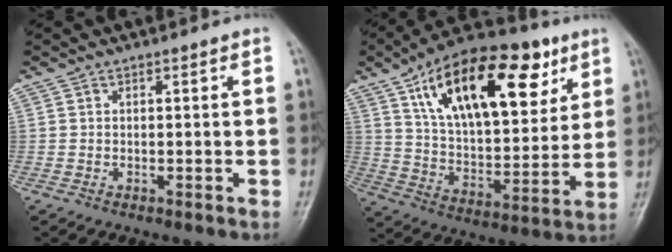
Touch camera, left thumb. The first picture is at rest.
{"total": 26.3, "force": [12.3, 12.7, 19.4], "torque": [-0.276, -0.019, 0.205]}